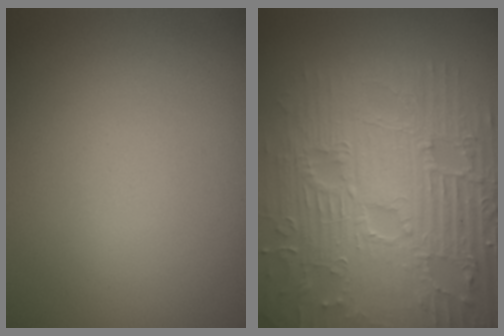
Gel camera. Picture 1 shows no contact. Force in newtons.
{"total": 12.0, "press": 7.8, "slide": 9.1}